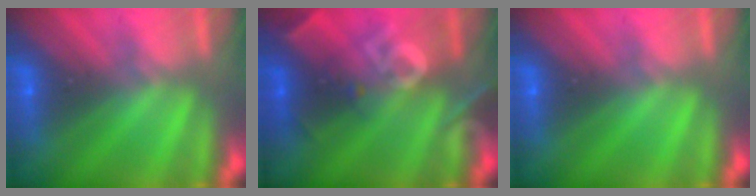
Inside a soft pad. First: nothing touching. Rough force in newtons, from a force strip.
{"total": 2.5}
{"total": 0.0}